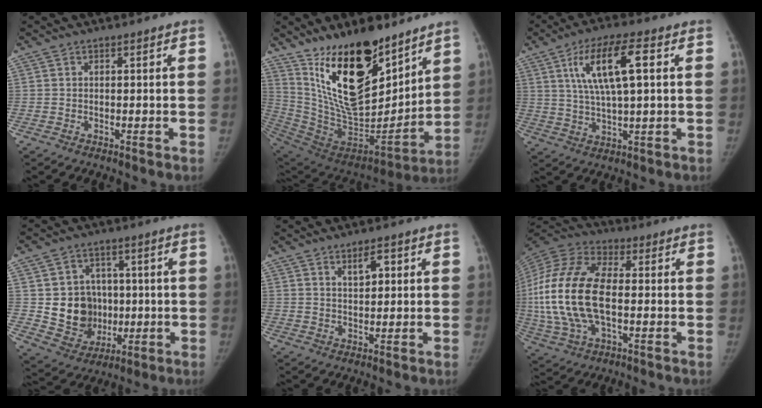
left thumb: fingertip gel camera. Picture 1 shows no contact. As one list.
[{"total": 26.4, "force": [15.9, 11.6, 17.7], "torque": [-0.260, -0.096, 0.286]}, {"total": 12.1, "force": [3.5, 3.3, 11.1], "torque": [-0.212, 0.006, 0.063]}, {"total": 12.0, "force": [0.0, 10.7, 5.4], "torque": [-0.043, 0.002, 0.021]}, {"total": 3.3, "force": [1.5, 1.5, 2.5], "torque": [-0.032, -0.007, 0.026]}, {"total": 22.8, "force": [-1.4, 12.2, 19.2], "torque": [-0.431, 0.009, -0.025]}]